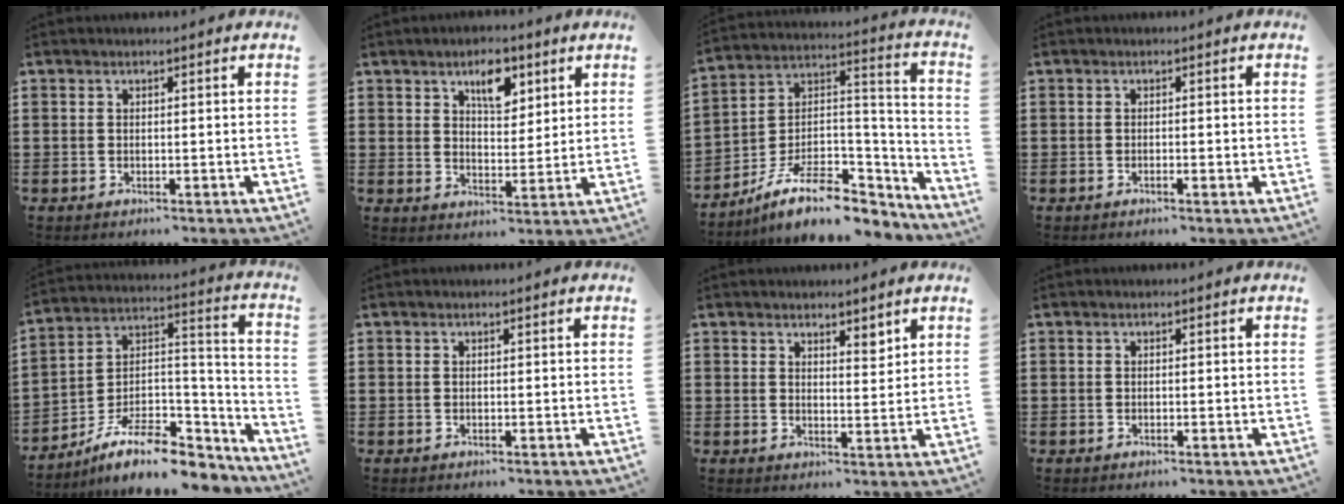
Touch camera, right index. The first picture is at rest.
{"total": 6.1, "force": [3.5, 3.0, 4.0], "torque": [-0.057, -0.002, 0.055]}
{"total": 11.1, "force": [-7.5, 5.0, 6.5], "torque": [-0.119, 0.024, -0.137]}
{"total": 0.7, "force": [-0.4, 0.1, 0.6], "torque": [-0.011, -0.003, -0.007]}
{"total": 11.0, "force": [-8.2, 4.1, 6.1], "torque": [-0.110, 0.024, -0.152]}
{"total": 0.0}
{"total": 2.6, "force": [2.3, 1.0, 0.7], "torque": [-0.012, 0.002, 0.042]}
{"total": 0.0}